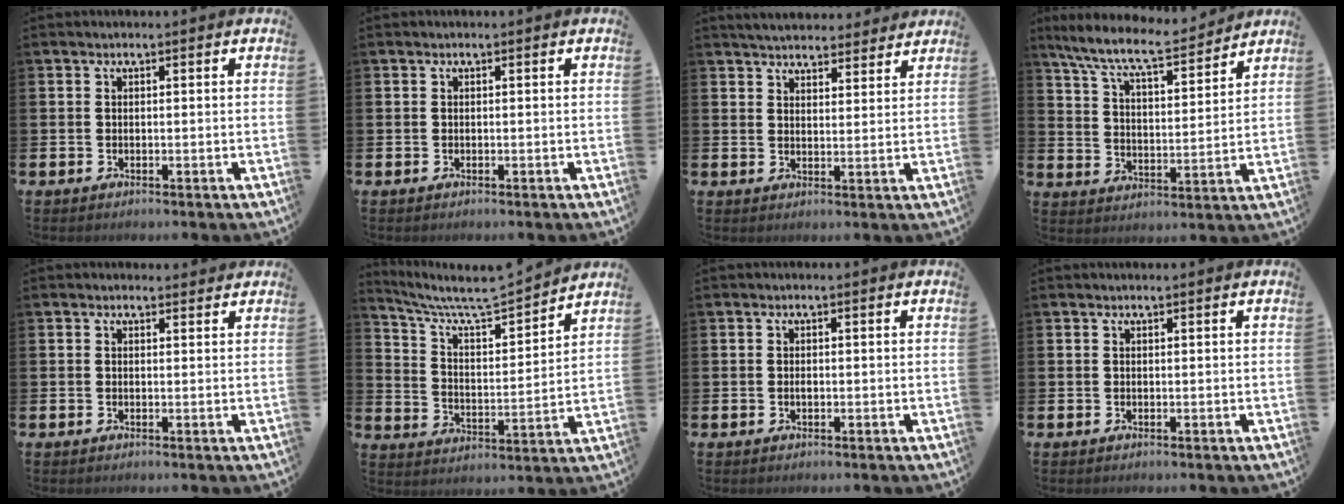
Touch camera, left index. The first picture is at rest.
{"total": 0.0}
{"total": 4.5, "force": [4.5, 0.7, 0.3], "torque": [-0.019, -0.024, 0.080]}
{"total": 9.1, "force": [8.2, 1.2, 3.5], "torque": [-0.107, -0.049, 0.145]}
{"total": 0.8, "force": [0.7, 0.2, 0.1], "torque": [0.005, 0.000, 0.012]}
{"total": 8.0, "force": [7.3, 1.2, 2.9], "torque": [-0.093, -0.058, 0.124]}
{"total": 0.5, "force": [-0.2, 0.2, 0.5], "torque": [-0.009, -0.001, -0.004]}
{"total": 0.0}